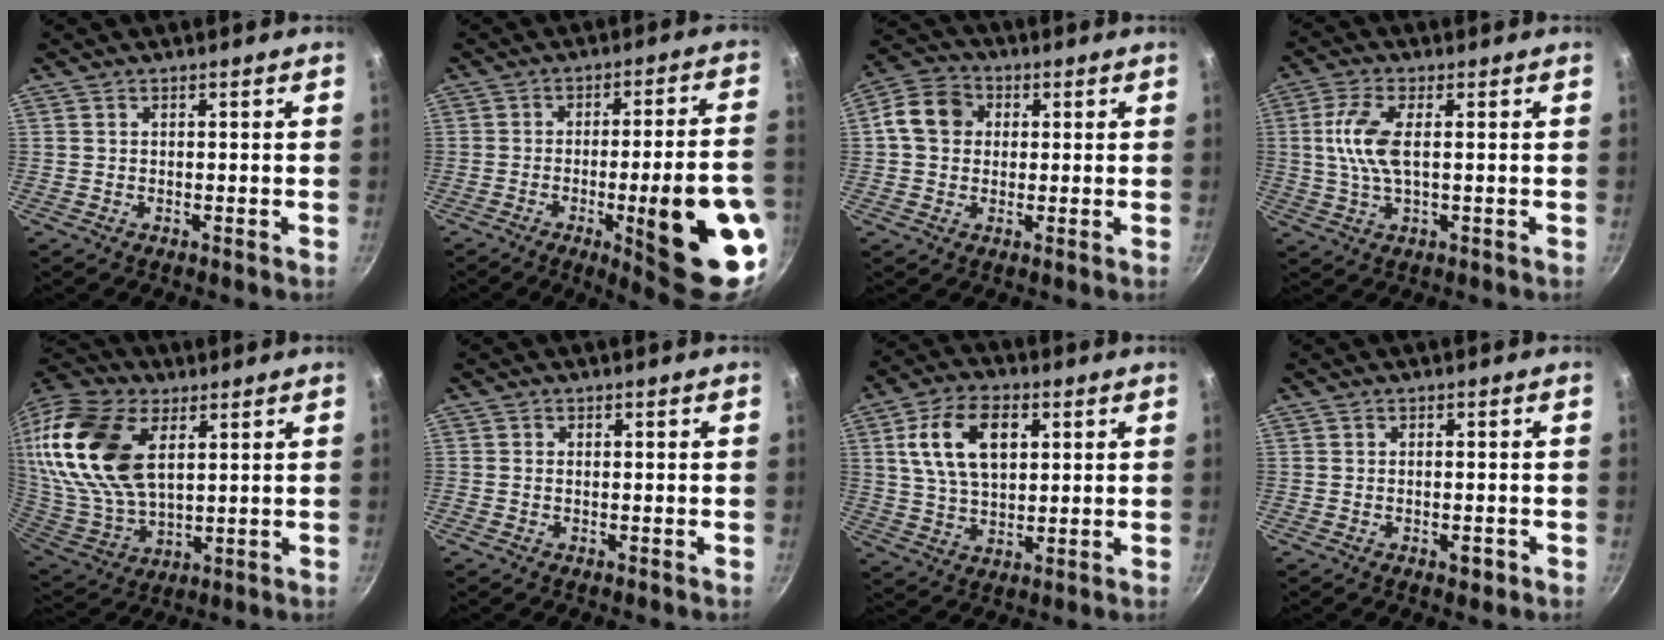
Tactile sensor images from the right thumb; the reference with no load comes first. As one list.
[{"total": 20.6, "force": [-6.4, 3.6, 19.2], "torque": [-0.239, 0.024, -0.078]}, {"total": 8.6, "force": [1.1, 7.3, 4.4], "torque": [-0.057, 0.017, 0.001]}, {"total": 7.9, "force": [0.8, 3.1, 7.2], "torque": [-0.161, 0.006, 0.013]}, {"total": 24.0, "force": [7.7, 14.2, 17.8], "torque": [-0.361, -0.022, 0.148]}, {"total": 0.6, "force": [-0.1, 0.5, 0.4], "torque": [-0.007, 0.003, -0.003]}, {"total": 12.9, "force": [3.7, 7.8, 9.6], "torque": [-0.157, 0.001, 0.065]}, {"total": 2.2, "force": [-1.0, 1.1, 1.6], "torque": [-0.022, 0.005, -0.013]}]